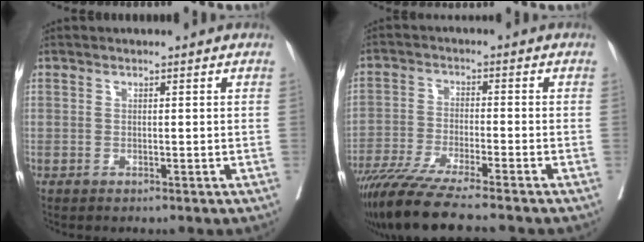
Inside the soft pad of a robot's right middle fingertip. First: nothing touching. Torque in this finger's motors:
{"motor_torque": [1.16, -0.97, 0.28, 0.11]}